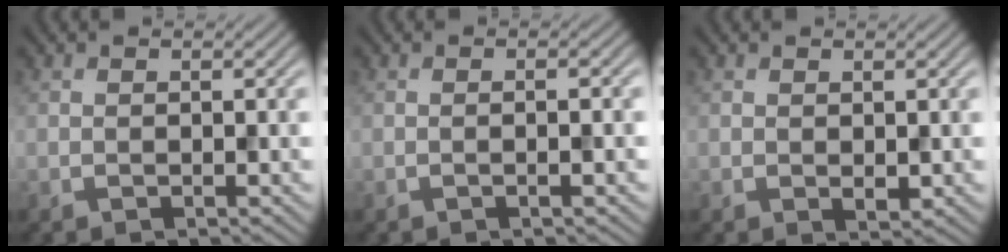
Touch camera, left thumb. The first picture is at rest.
{"total": 1.9, "force": [-0.6, 0.2, 1.8], "torque": [-0.029, 0.003, -0.012]}
{"total": 0.8, "force": [0.3, 0.5, 0.5], "torque": [-0.011, -0.005, 0.009]}